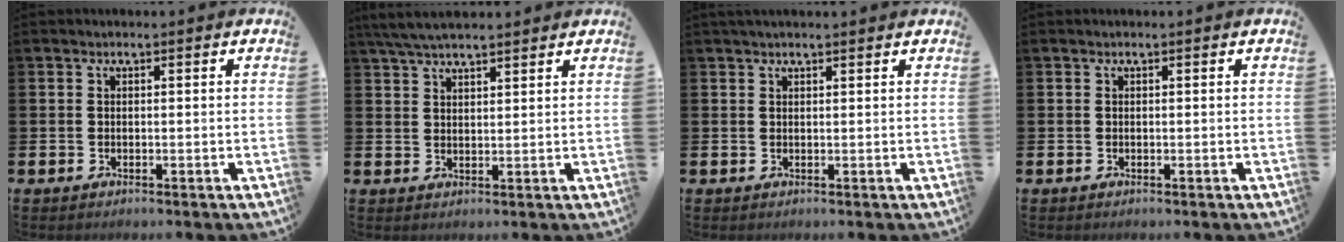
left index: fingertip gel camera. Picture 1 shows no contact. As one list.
[{"total": 4.9, "force": [4.4, 0.9, 1.9], "torque": [-0.050, -0.006, 0.083]}, {"total": 1.1, "force": [1.0, 0.1, 0.4], "torque": [0.006, -0.004, 0.016]}, {"total": 0.0}]